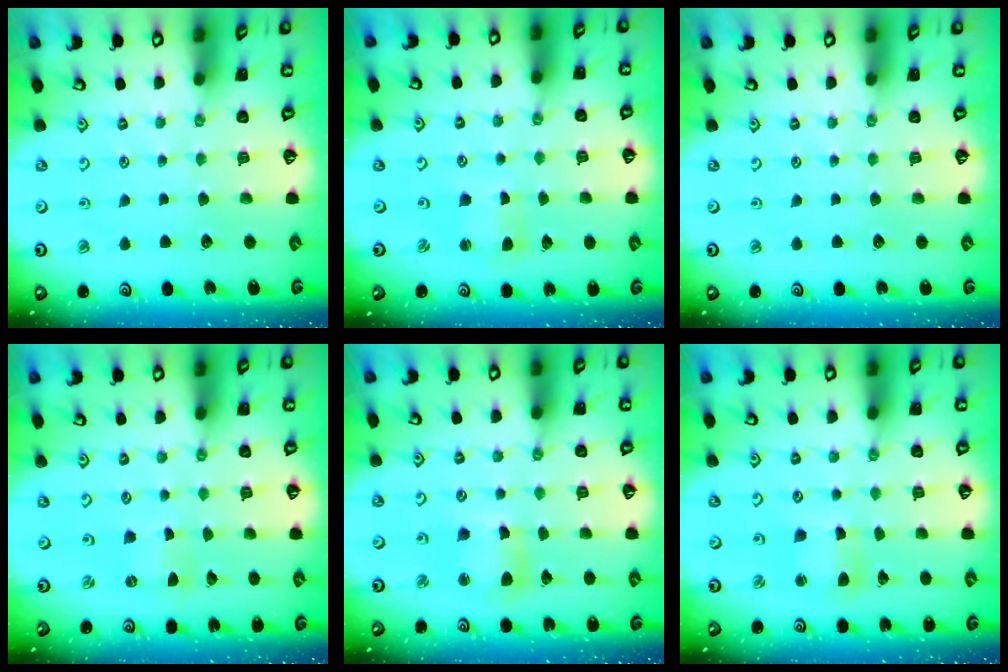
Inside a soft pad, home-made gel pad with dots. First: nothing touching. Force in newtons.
{"total": 1.7, "press": 1.6, "slide": 0.4}
{"total": 0.0}
{"total": 0.0}
{"total": 7.0, "press": 7.0, "slide": 0.9}
{"total": 4.0, "press": 4.0, "slide": 0.4}